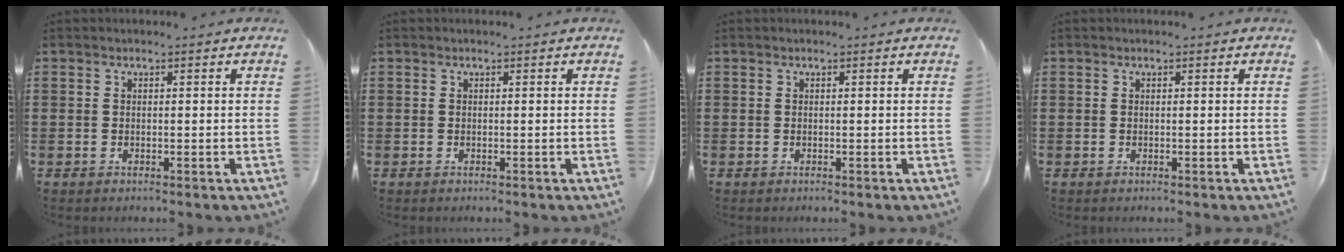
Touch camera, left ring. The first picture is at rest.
{"total": 0.0}
{"total": 0.0}
{"total": 0.0}